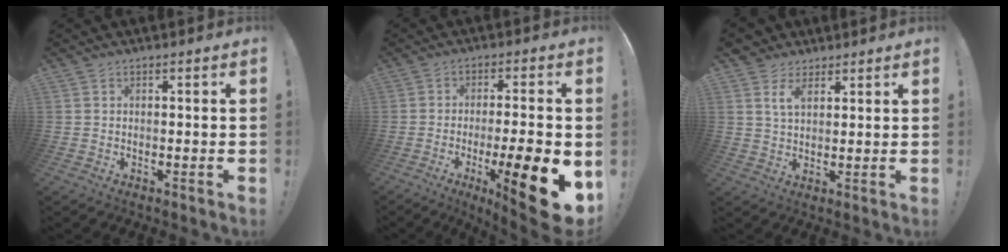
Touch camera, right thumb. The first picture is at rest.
{"total": 16.3, "force": [-5.2, 3.3, 15.1], "torque": [-0.203, 0.013, -0.068]}
{"total": 6.1, "force": [3.4, 3.7, 3.4], "torque": [-0.059, -0.010, 0.062]}